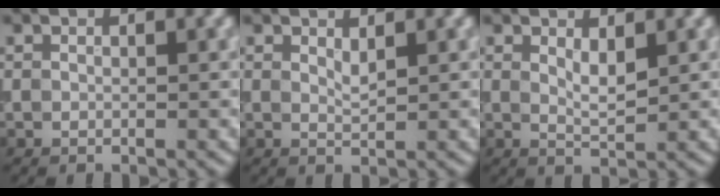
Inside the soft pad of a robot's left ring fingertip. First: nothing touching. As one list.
[{"total": 0.9, "force": [0.6, 0.2, 0.7], "torque": [-0.015, -0.002, 0.013]}, {"total": 1.7, "force": [0.8, 0.5, 1.4], "torque": [-0.028, -0.005, 0.016]}]